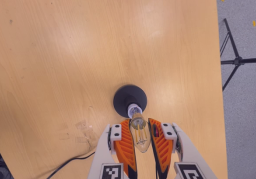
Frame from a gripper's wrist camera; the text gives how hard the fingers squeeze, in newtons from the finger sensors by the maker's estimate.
{"total": 21.4, "left": 24.5, "right": 18.3}